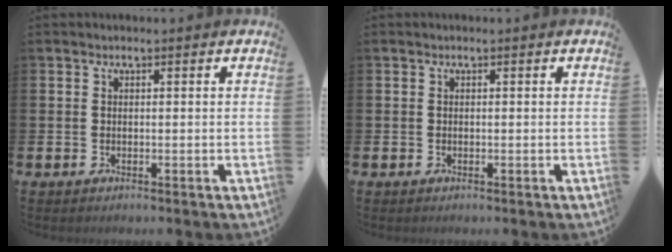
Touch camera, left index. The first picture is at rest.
{"total": 0.0}